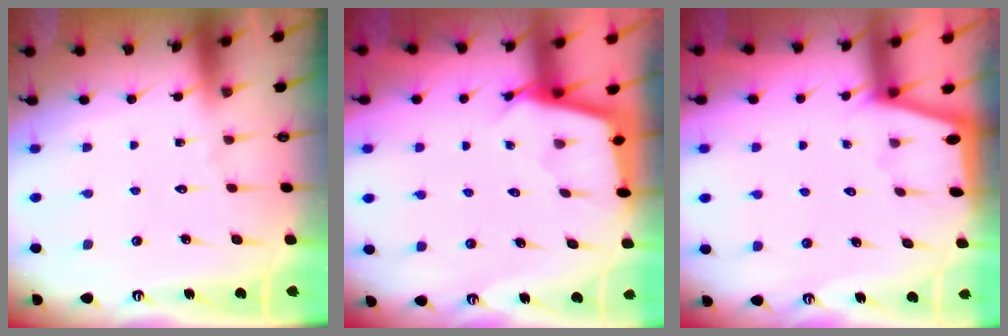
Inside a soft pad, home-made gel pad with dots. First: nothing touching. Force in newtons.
{"total": 2.7, "press": 2.7, "slide": 0.2}
{"total": 1.1, "press": 1.0, "slide": 0.2}